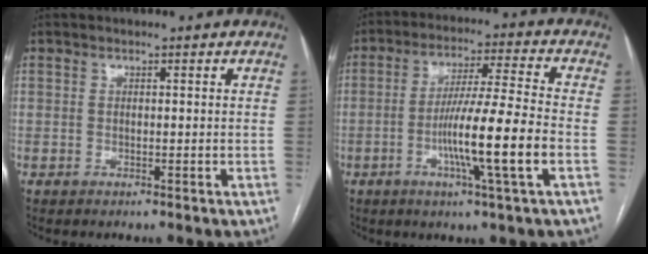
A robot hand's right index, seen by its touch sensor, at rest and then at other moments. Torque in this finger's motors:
{"motor_torque": [1.83, -0.31, 0.92, 0.21]}